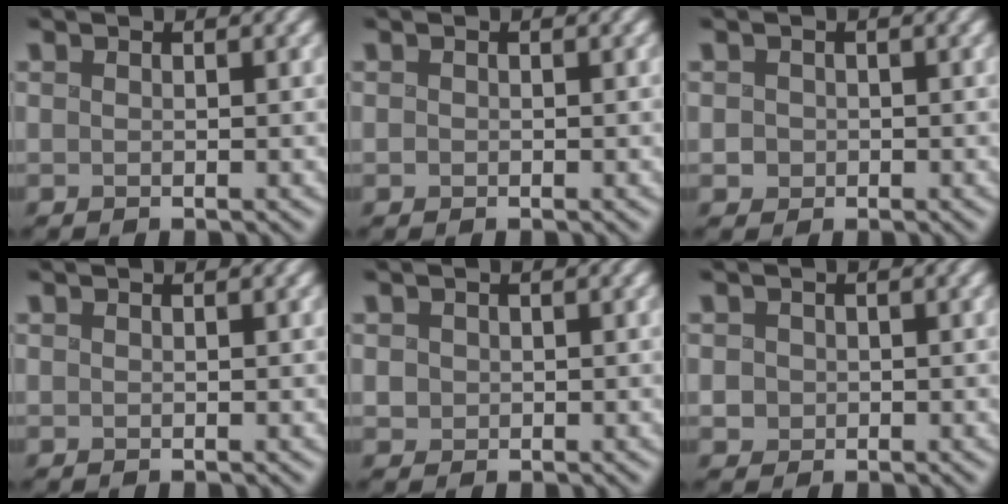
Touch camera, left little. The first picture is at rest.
{"total": 0.0}
{"total": 1.1, "force": [-0.3, 1.0, 0.1], "torque": [-0.001, -0.002, -0.002]}
{"total": 0.0}
{"total": 0.9, "force": [-0.1, 0.9, 0.2], "torque": [-0.002, -0.001, 0.003]}
{"total": 1.2, "force": [-0.3, 1.2, 0.2], "torque": [-0.003, -0.003, -0.001]}